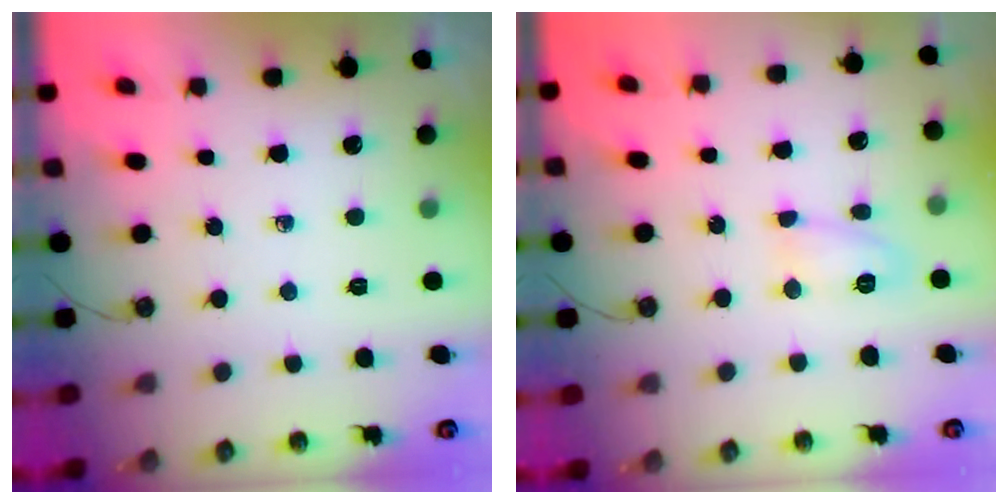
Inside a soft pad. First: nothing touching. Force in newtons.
{"total": 7.0, "press": 6.9, "slide": 0.7}